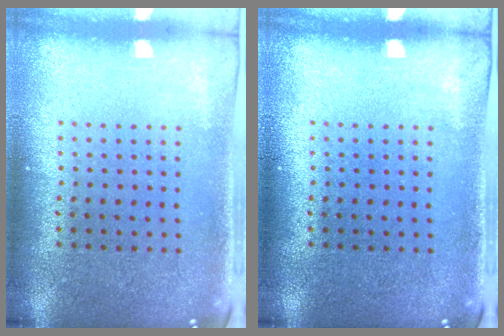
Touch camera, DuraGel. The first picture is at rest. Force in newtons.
{"total": 0.0}